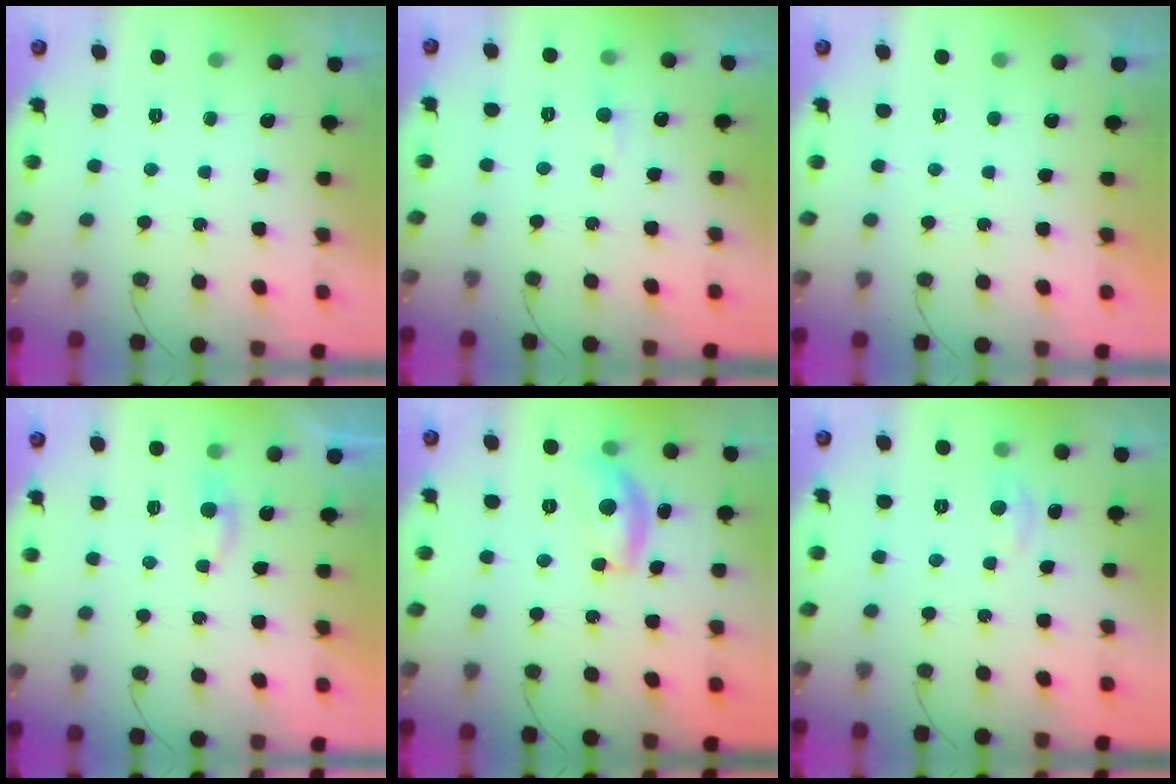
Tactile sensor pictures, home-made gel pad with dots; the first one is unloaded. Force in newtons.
{"total": 3.1, "press": 3.1, "slide": 0.4}
{"total": 0.0}
{"total": 2.7, "press": 2.6, "slide": 0.5}
{"total": 11.9, "press": 11.9, "slide": 0.6}
{"total": 2.8, "press": 2.8, "slide": 0.4}